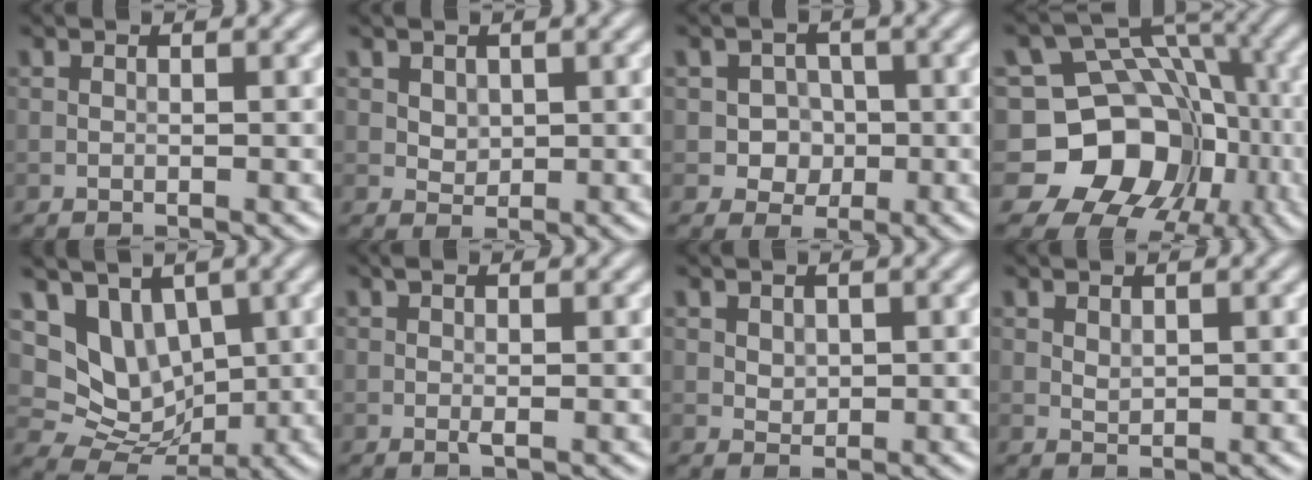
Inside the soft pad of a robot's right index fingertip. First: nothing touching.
{"total": 1.3, "force": [0.5, 1.1, 0.6], "torque": [-0.013, -0.005, 0.013]}
{"total": 2.8, "force": [-0.4, 2.6, 1.1], "torque": [0.002, -0.001, -0.019]}
{"total": 13.2, "force": [-3.6, 11.3, 5.8], "torque": [-0.088, 0.020, -0.094]}
{"total": 6.2, "force": [2.0, 4.9, 3.3], "torque": [-0.053, -0.015, 0.035]}
{"total": 0.9, "force": [0.1, 0.2, 0.9], "torque": [-0.018, -0.001, 0.001]}
{"total": 1.0, "force": [0.4, 0.8, 0.4], "torque": [-0.008, -0.004, 0.012]}
{"total": 0.8, "force": [0.5, 0.5, 0.4], "torque": [-0.013, -0.003, 0.012]}